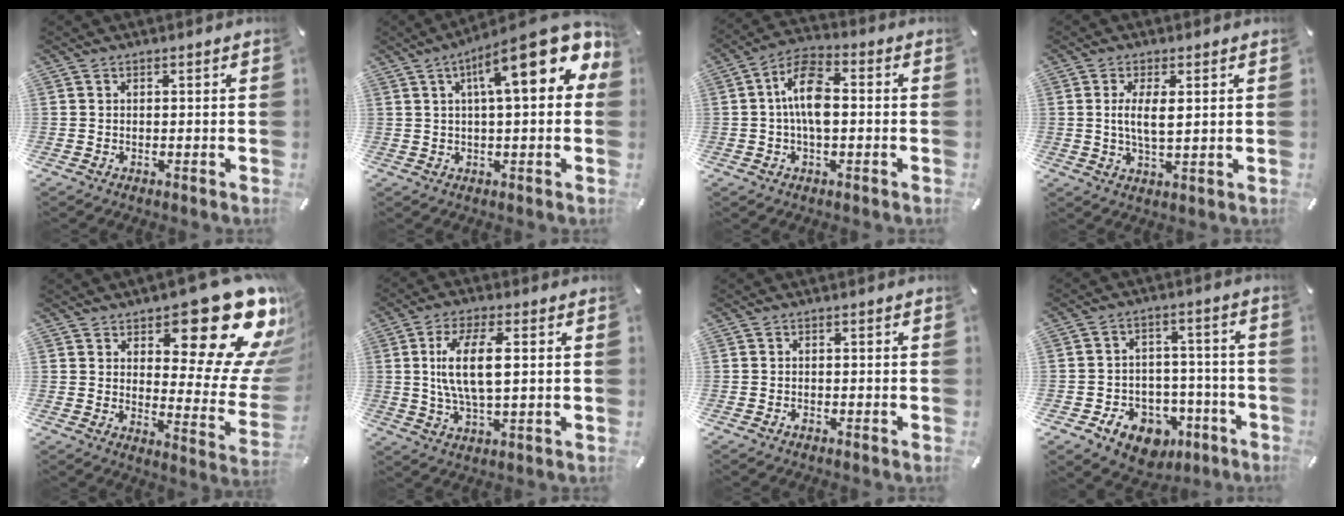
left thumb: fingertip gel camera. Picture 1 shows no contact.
{"total": 18.2, "force": [7.1, 5.0, 15.9], "torque": [-0.234, -0.033, 0.104]}
{"total": 9.9, "force": [-0.5, 4.8, 8.6], "torque": [-0.161, 0.009, -0.008]}
{"total": 5.8, "force": [1.1, 1.8, 5.4], "torque": [-0.105, -0.003, 0.013]}
{"total": 22.8, "force": [14.2, 9.0, 15.3], "torque": [-0.176, -0.111, 0.227]}
{"total": 10.7, "force": [1.9, 3.7, 9.8], "torque": [-0.205, -0.004, 0.023]}
{"total": 0.7, "force": [-0.5, 0.3, 0.3], "torque": [-0.008, 0.000, -0.010]}
{"total": 10.2, "force": [-5.6, 7.7, 3.7], "torque": [-0.049, 0.038, -0.089]}